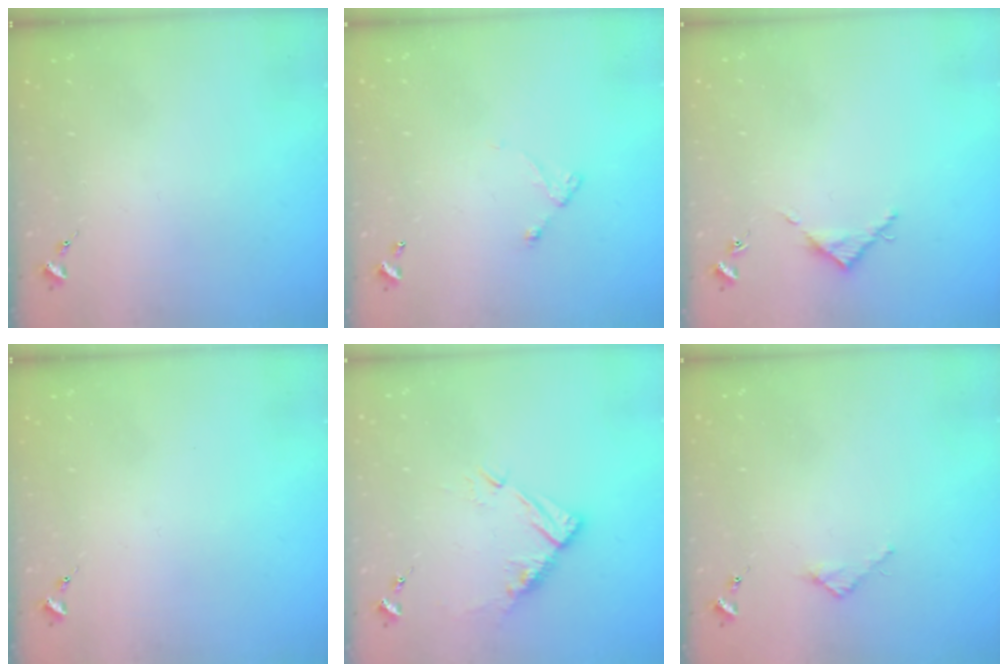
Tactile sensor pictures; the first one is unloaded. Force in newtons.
{"total": 4.0, "press": 4.0, "slide": 0.3}
{"total": 3.6, "press": 3.6, "slide": 0.3}
{"total": 0.0}
{"total": 10.2, "press": 10.1, "slide": 0.9}
{"total": 2.4, "press": 2.3, "slide": 0.3}